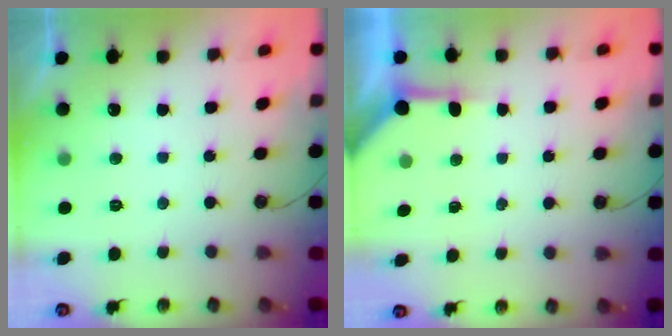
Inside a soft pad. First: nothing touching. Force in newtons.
{"total": 3.8, "press": 3.8, "slide": 0.4}